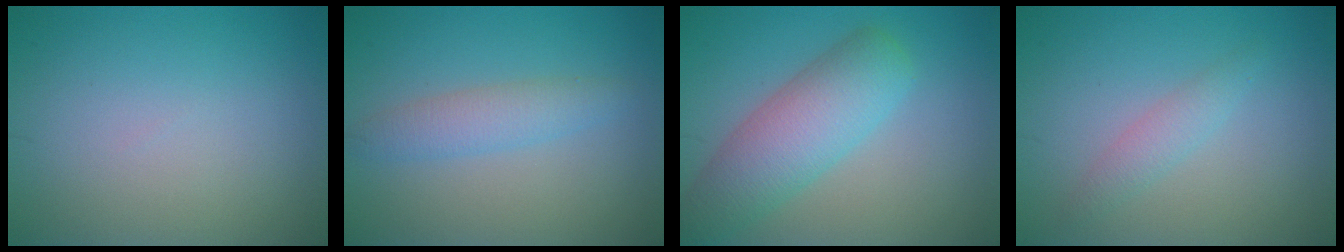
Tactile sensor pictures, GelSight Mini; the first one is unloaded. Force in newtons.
{"total": 2.5, "press": 2.5, "slide": 0.1}
{"total": 6.2, "press": 6.2, "slide": 0.2}
{"total": 1.6, "press": 1.6, "slide": 0.2}